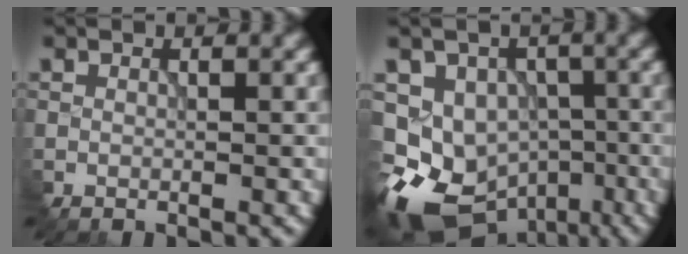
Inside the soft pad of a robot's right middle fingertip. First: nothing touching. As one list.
[{"total": 12.4, "force": [-6.5, 9.4, 4.9], "torque": [-0.094, -0.022, -0.093]}]